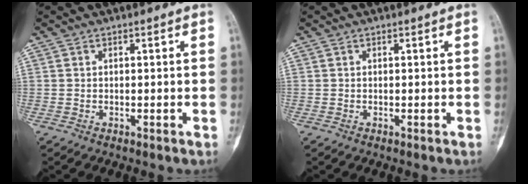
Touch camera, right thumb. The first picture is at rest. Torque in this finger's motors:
{"motor_torque": [-0.24, -0.05, 0.28, -0.10, -0.10]}